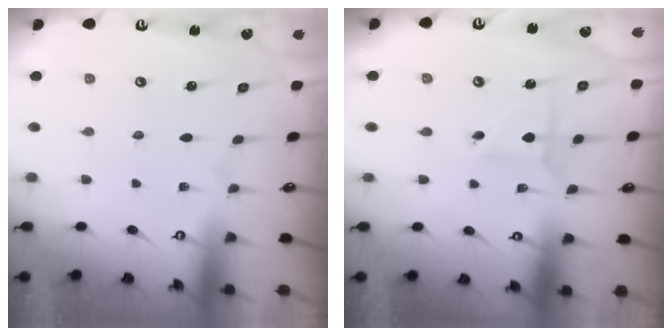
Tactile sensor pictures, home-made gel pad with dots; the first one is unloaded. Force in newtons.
{"total": 4.0, "press": 4.0, "slide": 0.2}